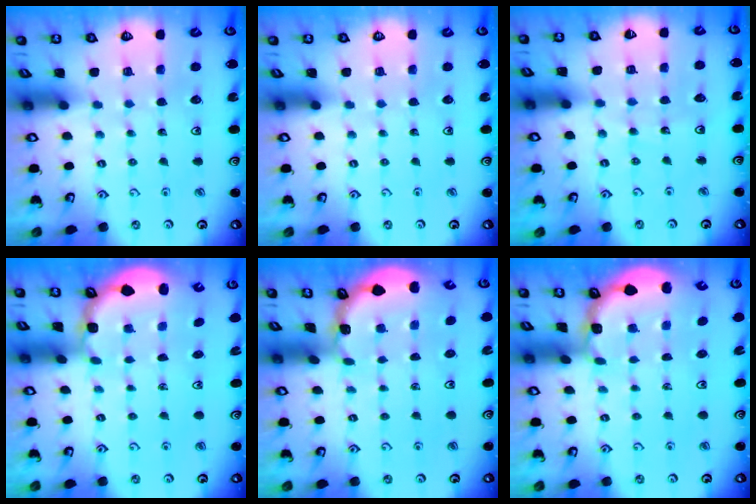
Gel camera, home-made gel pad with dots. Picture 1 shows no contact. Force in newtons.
{"total": 0.0}
{"total": 7.0, "press": 6.8, "slide": 2.0}
{"total": 2.7, "press": 2.1, "slide": 1.7}
{"total": 1.2, "press": 1.2, "slide": 0.1}
{"total": 2.0, "press": 2.0, "slide": 0.3}